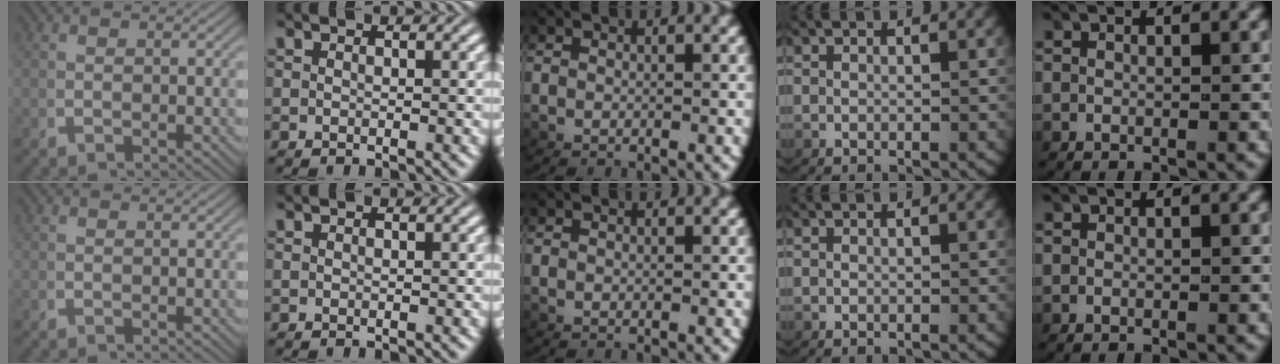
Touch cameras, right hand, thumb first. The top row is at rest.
{}